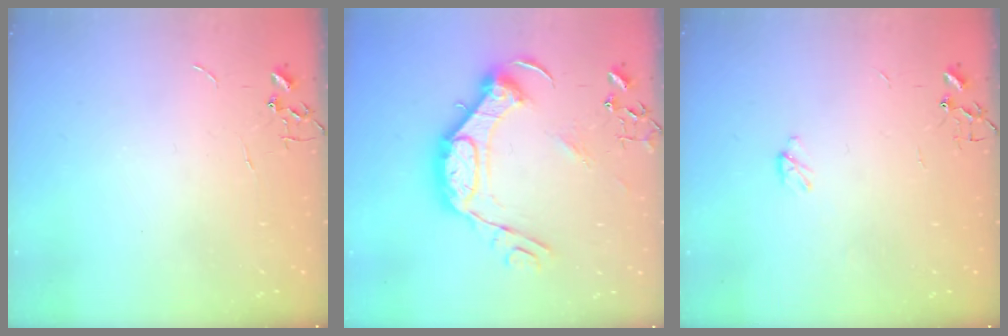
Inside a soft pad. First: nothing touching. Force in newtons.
{"total": 18.6, "press": 18.6, "slide": 1.3}
{"total": 3.2, "press": 3.2, "slide": 0.3}